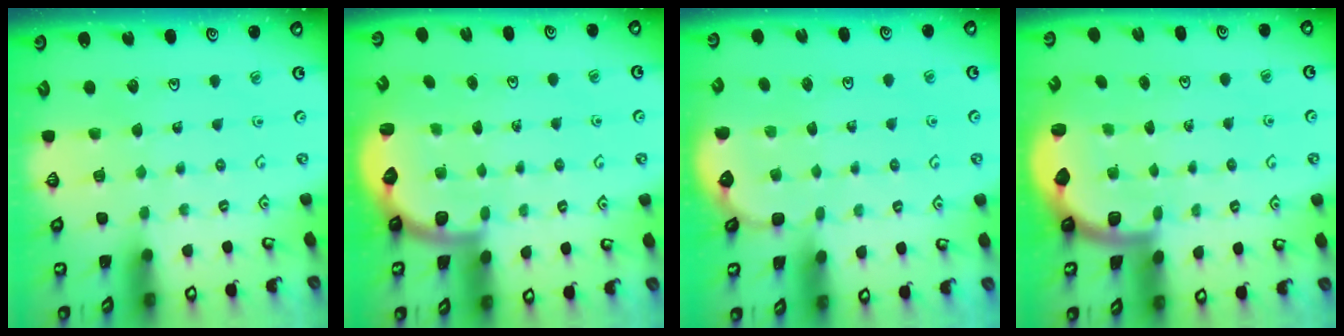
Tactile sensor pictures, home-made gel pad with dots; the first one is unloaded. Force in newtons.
{"total": 2.6, "press": 1.9, "slide": 1.7}
{"total": 1.6, "press": 0.9, "slide": 1.3}
{"total": 2.0, "press": 2.0, "slide": 0.5}